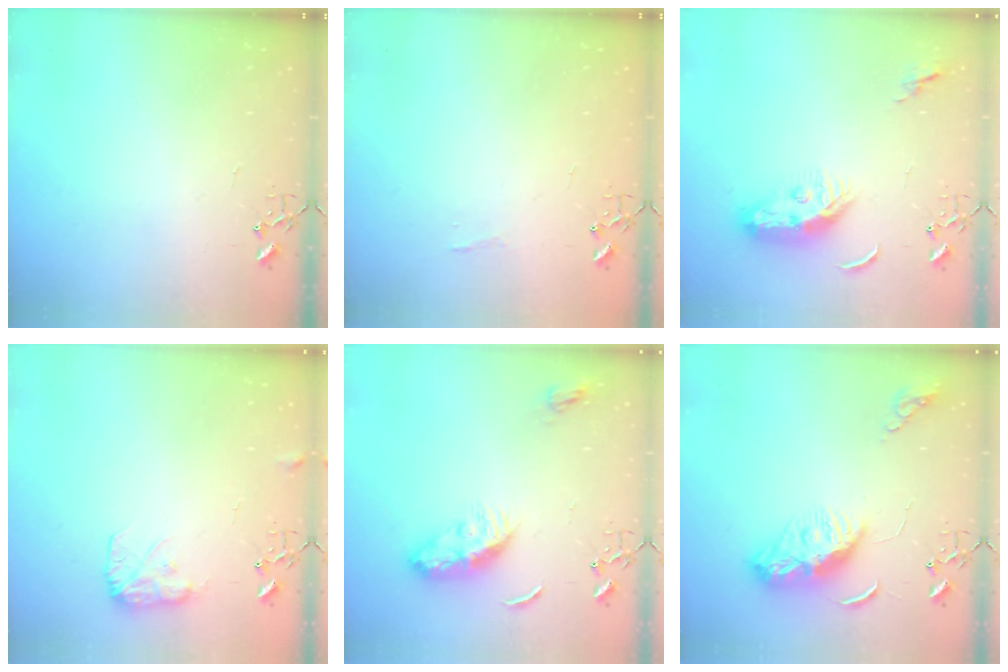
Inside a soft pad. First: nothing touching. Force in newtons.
{"total": 3.7, "press": 3.7, "slide": 0.4}
{"total": 9.3, "press": 9.2, "slide": 1.2}
{"total": 9.2, "press": 9.2, "slide": 0.3}
{"total": 10.6, "press": 10.5, "slide": 0.7}
{"total": 9.9, "press": 9.8, "slide": 1.1}